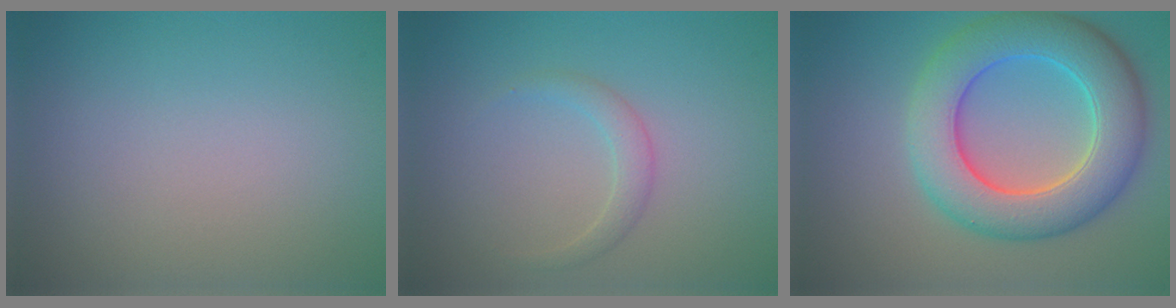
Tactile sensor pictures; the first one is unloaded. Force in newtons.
{"total": 1.6, "press": 1.6, "slide": 0.2}
{"total": 8.6, "press": 8.6, "slide": 0.5}